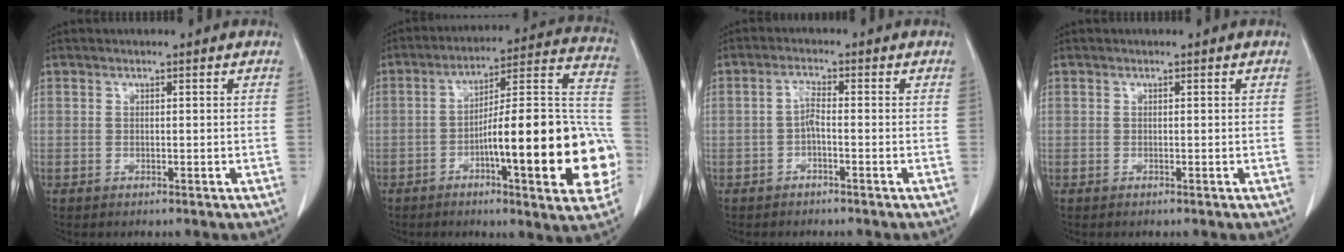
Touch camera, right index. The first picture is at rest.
{"total": 23.4, "force": [-6.0, 3.6, 22.3], "torque": [-0.241, 0.027, -0.074]}
{"total": 2.2, "force": [-0.7, 0.5, 2.0], "torque": [-0.038, 0.005, -0.013]}
{"total": 0.0}